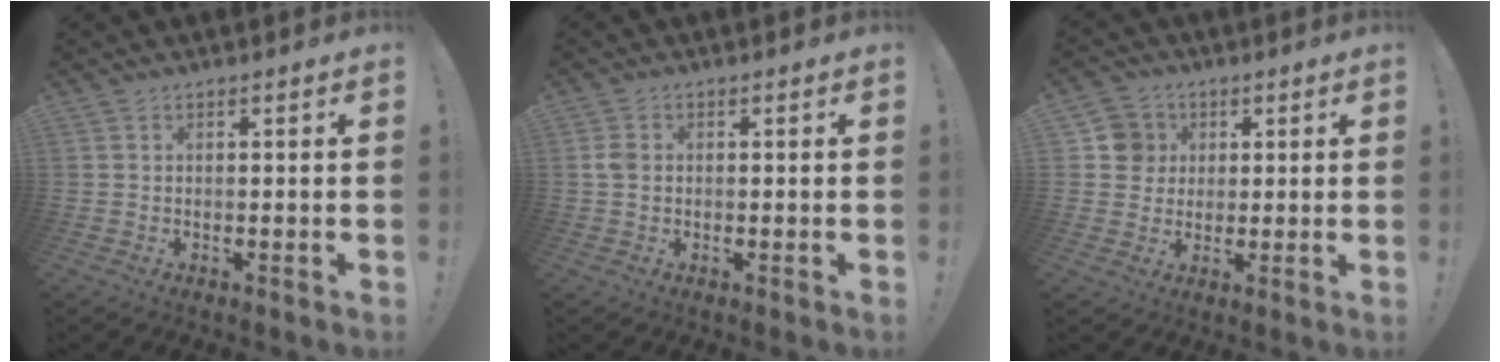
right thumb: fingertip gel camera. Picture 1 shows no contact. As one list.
[{"total": 2.4, "force": [0.1, 1.9, 1.5], "torque": [-0.021, 0.003, 0.000]}, {"total": 7.6, "force": [1.9, 7.2, 1.3], "torque": [-0.011, -0.007, 0.040]}]